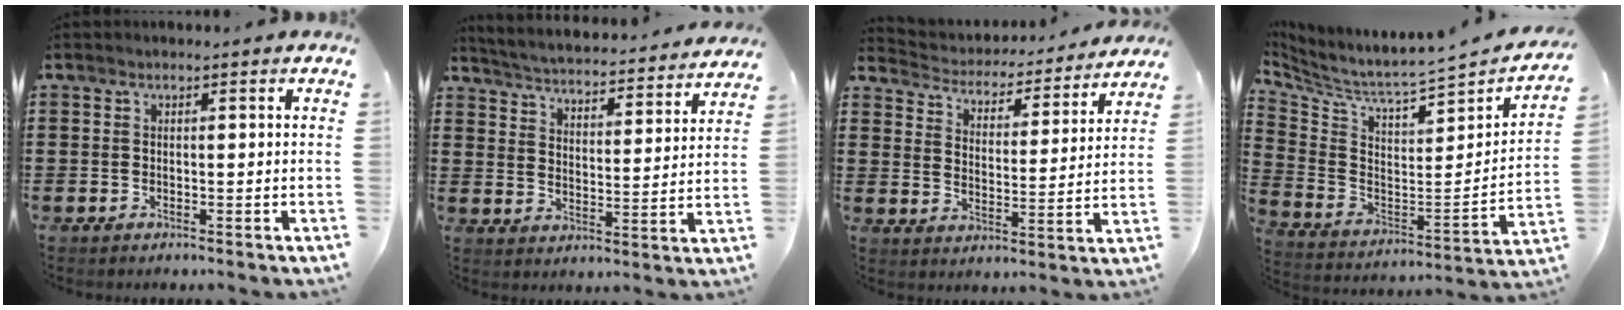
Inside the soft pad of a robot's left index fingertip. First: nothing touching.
{"total": 3.3, "force": [3.3, -0.4, 0.2], "torque": [-0.025, -0.034, 0.047]}
{"total": 3.7, "force": [3.7, 0.3, 0.0], "torque": [-0.024, -0.031, 0.056]}
{"total": 3.9, "force": [3.5, -0.3, 1.6], "torque": [-0.056, -0.055, 0.049]}